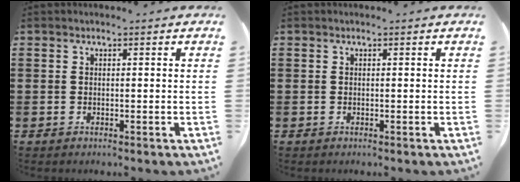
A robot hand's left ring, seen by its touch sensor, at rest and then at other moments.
{"total": 0.0}